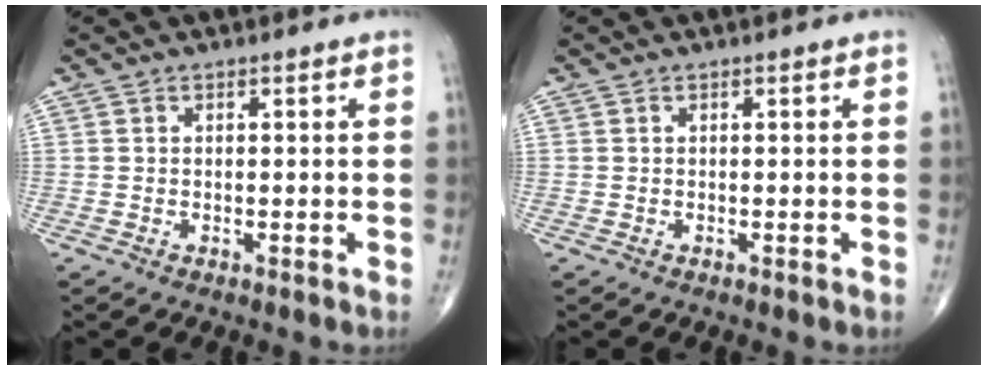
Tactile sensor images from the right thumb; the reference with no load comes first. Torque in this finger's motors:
{"motor_torque": [0.02, -0.18, -0.13, -0.10, 0.06]}